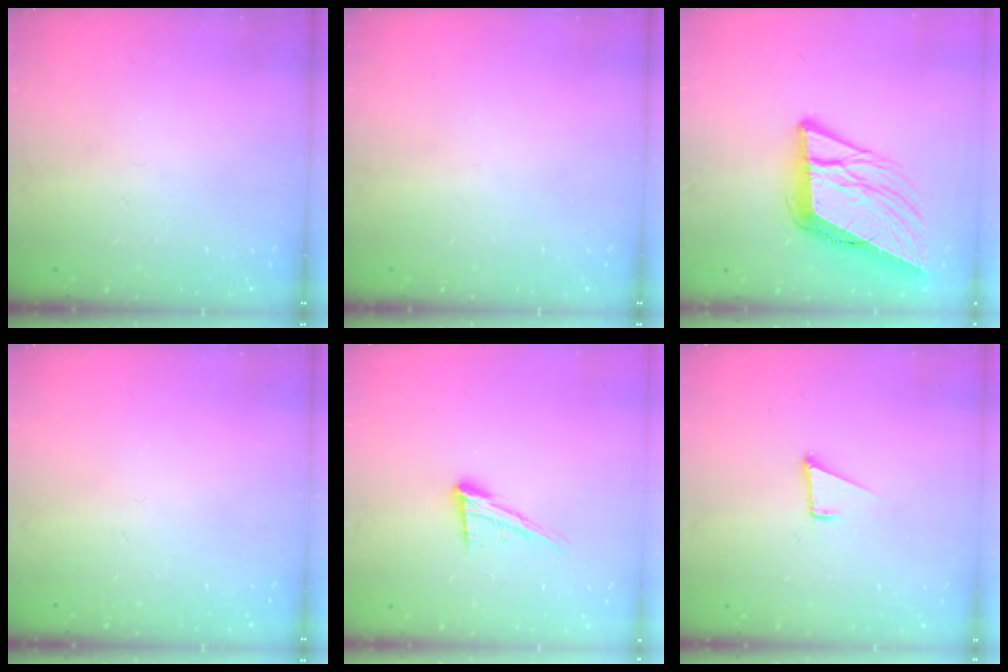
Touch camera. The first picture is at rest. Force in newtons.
{"total": 0.0}
{"total": 15.3, "press": 15.1, "slide": 2.7}
{"total": 0.0}
{"total": 12.3, "press": 12.0, "slide": 2.5}
{"total": 1.7, "press": 1.7, "slide": 0.1}